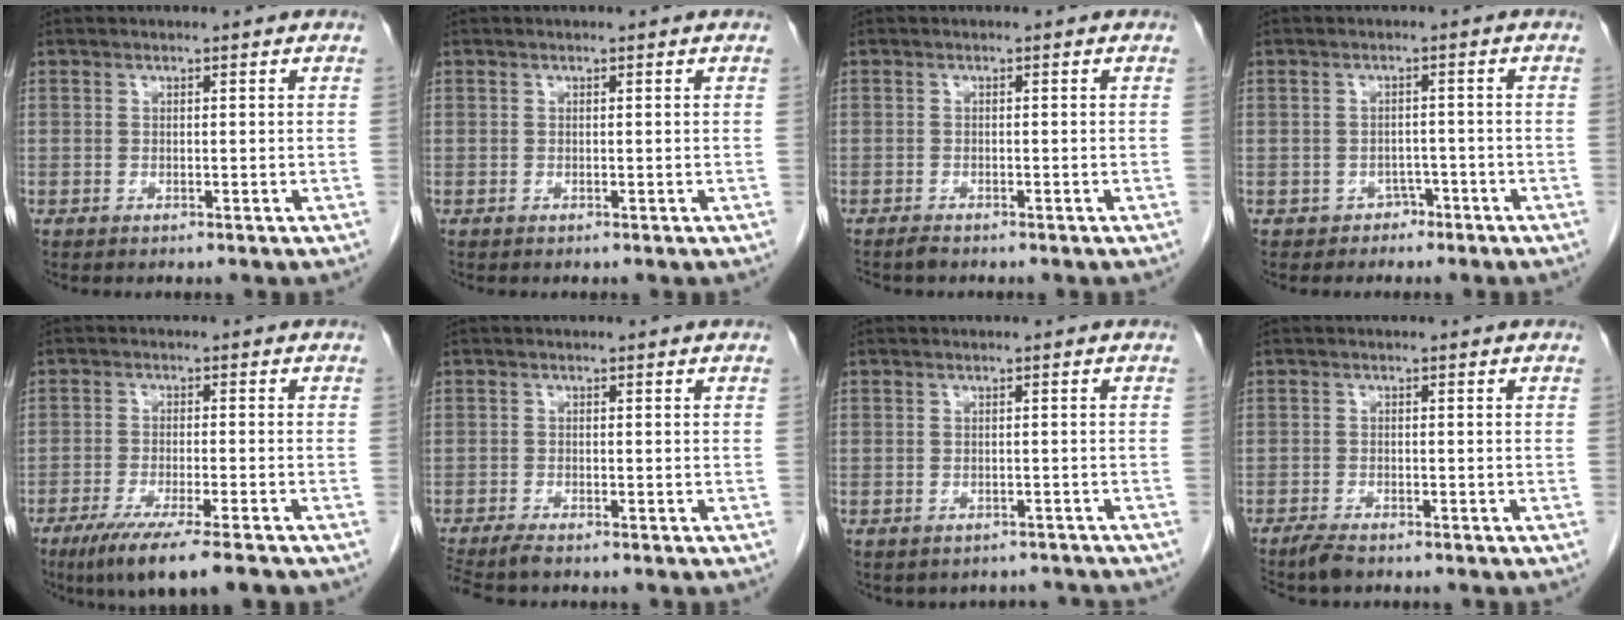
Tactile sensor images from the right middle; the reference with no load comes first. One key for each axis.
{"total": 0.0}
{"total": 1.1, "fx": -1.1, "fy": 0.2, "fz": 0.3, "tx": -0.012, "ty": -0.003, "tz": -0.018}
{"total": 2.2, "fx": -1.5, "fy": 1.7, "fz": -0.1, "tx": -0.002, "ty": 0.009, "tz": -0.022}
{"total": 11.2, "fx": -8.5, "fy": 0.6, "fz": 7.3, "tx": -0.110, "ty": -0.027, "tz": -0.133}
{"total": 3.9, "fx": -3.3, "fy": 0.4, "fz": 2.0, "tx": -0.035, "ty": -0.010, "tz": -0.056}
{"total": 4.4, "fx": -3.7, "fy": 2.3, "fz": 0.2, "tx": 0.005, "ty": 0.015, "tz": -0.042}
{"total": 2.9, "fx": -2.5, "fy": 0.7, "fz": 1.4, "tx": -0.029, "ty": -0.006, "tz": -0.042}